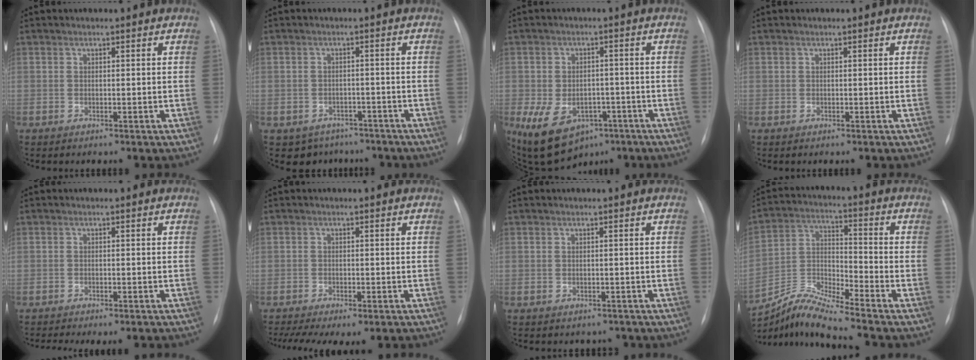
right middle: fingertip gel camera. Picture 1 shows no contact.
{"total": 6.0, "force": [-4.5, 3.8, 0.6], "torque": [-0.005, 0.017, -0.054]}
{"total": 11.5, "force": [-5.8, 7.7, 6.3], "torque": [-0.116, 0.005, -0.080]}
{"total": 0.0}
{"total": 6.4, "force": [-5.6, 1.3, 2.8], "torque": [-0.028, 0.003, -0.071]}
{"total": 10.4, "force": [-7.9, 2.9, 6.1], "torque": [-0.099, -0.001, -0.112]}
{"total": 1.9, "force": [-1.4, 1.2, 0.3], "torque": [-0.005, 0.006, -0.015]}
{"total": 9.6, "force": [-9.0, -1.1, 3.1], "torque": [-0.070, 0.004, -0.174]}